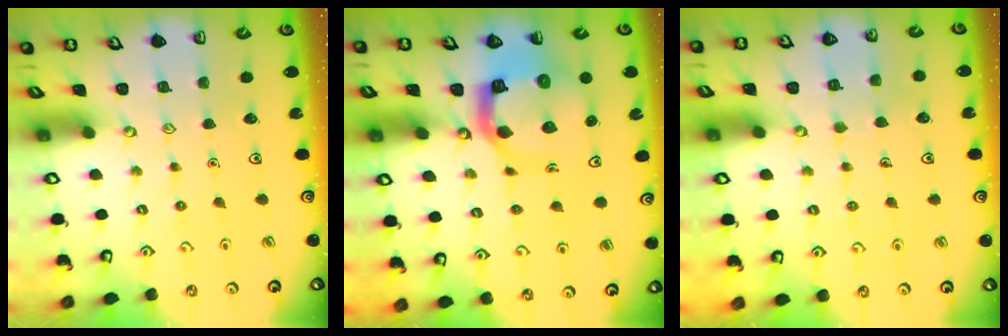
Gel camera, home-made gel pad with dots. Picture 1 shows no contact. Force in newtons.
{"total": 11.1, "press": 11.0, "slide": 1.5}
{"total": 4.5, "press": 4.5, "slide": 0.4}